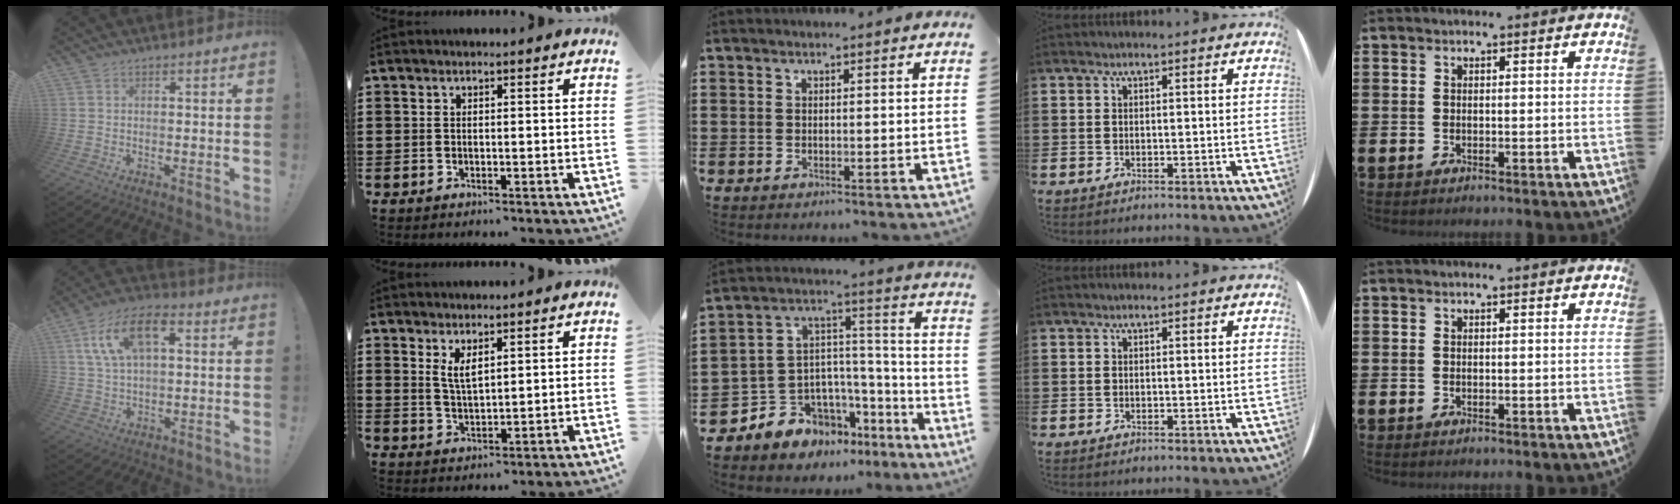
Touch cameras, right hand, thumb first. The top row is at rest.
{"thumb": {"total": 13.4, "force": [4.4, 7.2, 10.4], "torque": [-0.194, 0.007, 0.082]}, "index": {"total": 3.0, "force": [1.7, 1.1, 2.3], "torque": [-0.048, 0.003, 0.031]}, "middle": {"total": 6.7, "force": [-4.7, 4.8, -0.5], "torque": [-0.023, -0.008, -0.088]}}